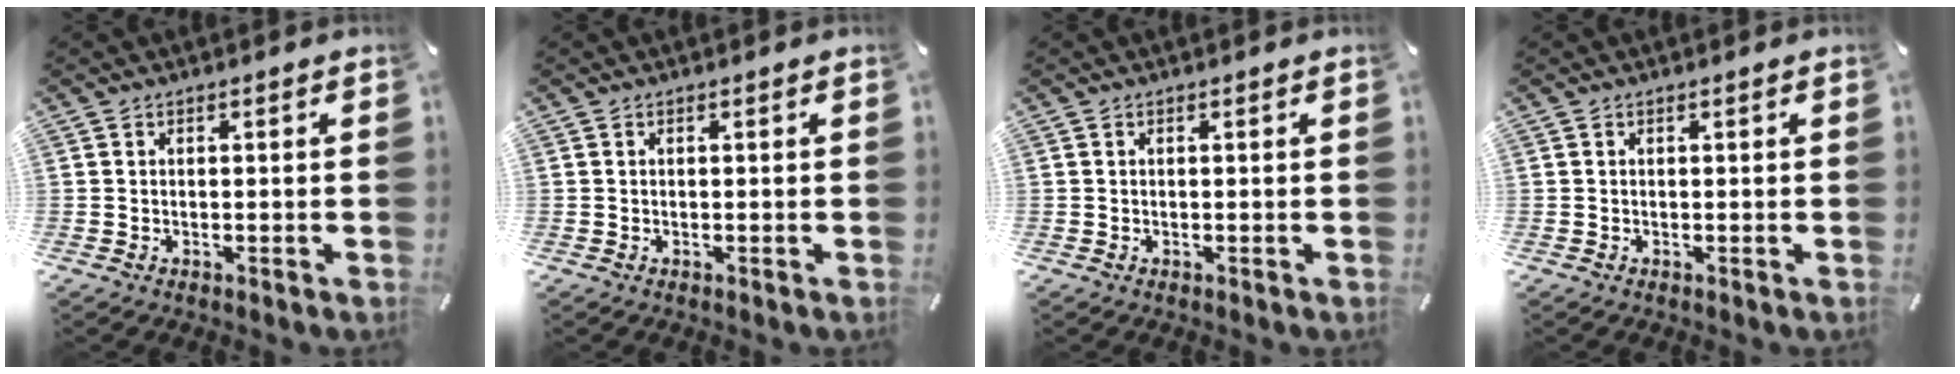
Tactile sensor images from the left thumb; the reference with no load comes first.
{"total": 0.0}
{"total": 0.0}
{"total": 0.0}